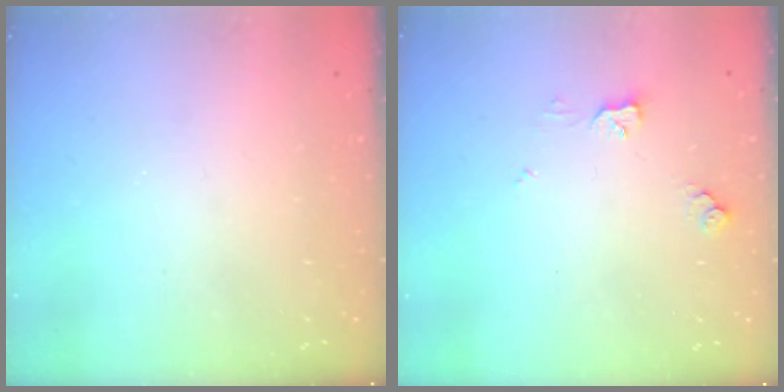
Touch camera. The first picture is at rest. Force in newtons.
{"total": 5.7, "press": 5.6, "slide": 0.9}